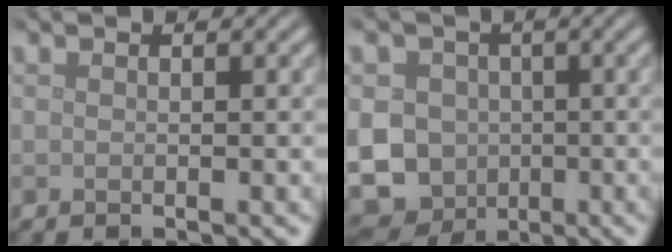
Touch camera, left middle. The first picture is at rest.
{"total": 12.3, "force": [-2.3, 11.1, 4.8], "torque": [-0.100, -0.014, -0.065]}